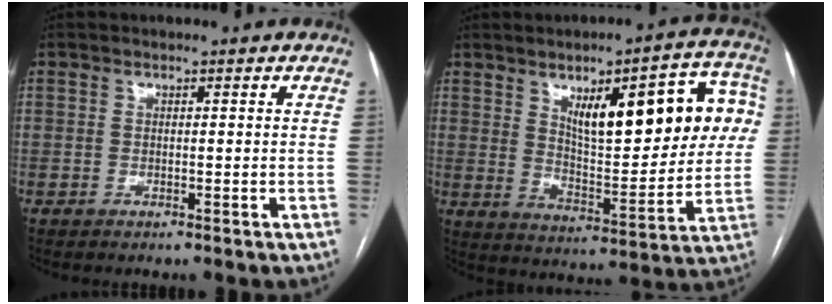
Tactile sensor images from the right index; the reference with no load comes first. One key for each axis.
{"total": 19.4, "fx": 5.8, "fy": 6.3, "fz": 17.4, "tx": -0.232, "ty": 0.025, "tz": 0.089}